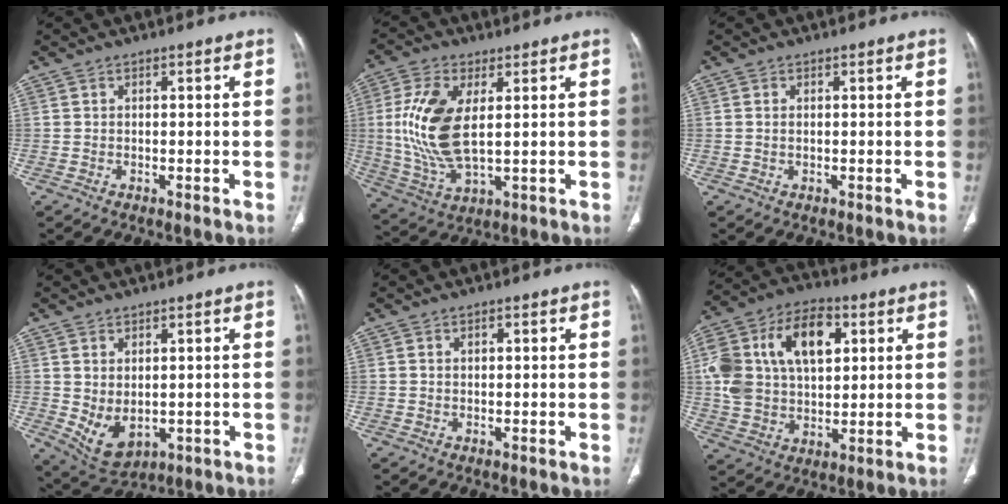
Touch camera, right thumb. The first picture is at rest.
{"total": 14.3, "force": [2.1, 6.8, 12.4], "torque": [-0.271, -0.012, 0.051]}
{"total": 0.8, "force": [0.2, 0.4, 0.6], "torque": [-0.018, 0.003, 0.007]}
{"total": 7.0, "force": [-0.3, 4.3, 5.5], "torque": [-0.090, -0.008, 0.020]}
{"total": 0.9, "force": [0.4, 0.5, 0.7], "torque": [-0.013, 0.001, 0.008]}
{"total": 20.1, "force": [5.4, 12.6, 14.7], "torque": [-0.261, 0.013, 0.095]}